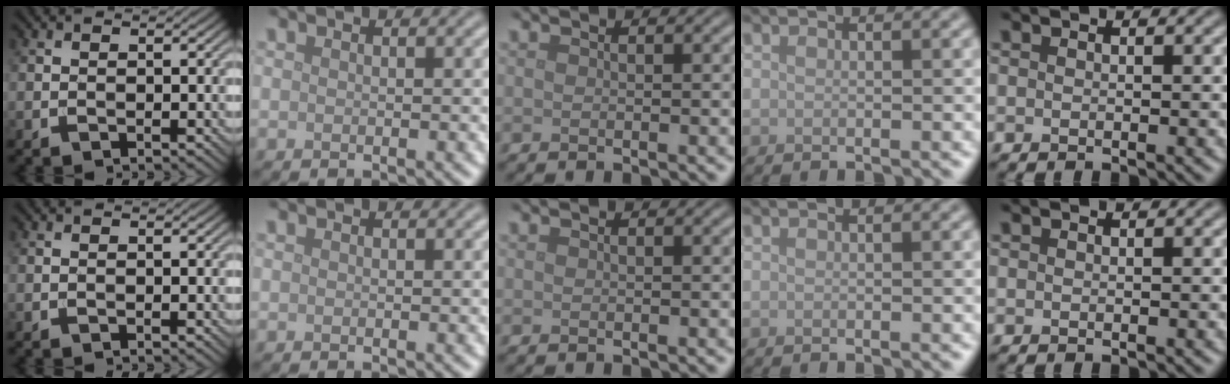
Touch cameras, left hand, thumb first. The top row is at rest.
{}